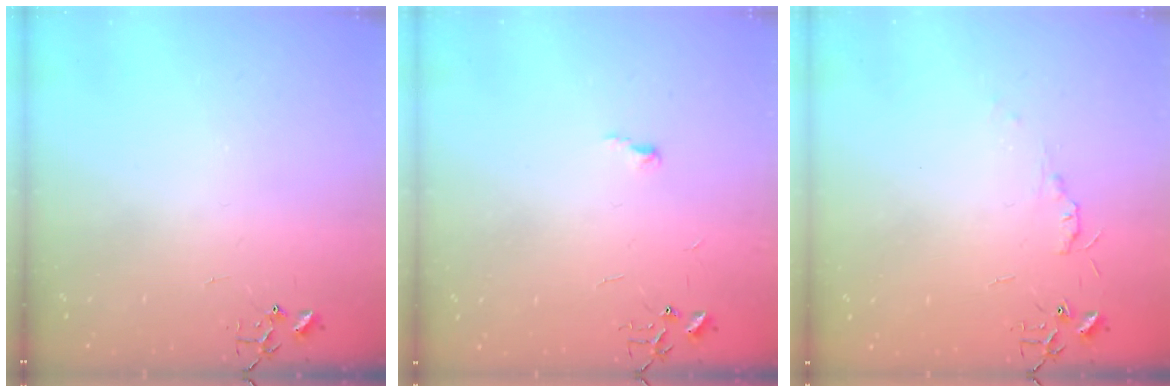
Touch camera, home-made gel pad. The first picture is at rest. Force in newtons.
{"total": 3.4, "press": 3.4, "slide": 0.5}
{"total": 4.8, "press": 4.8, "slide": 0.7}